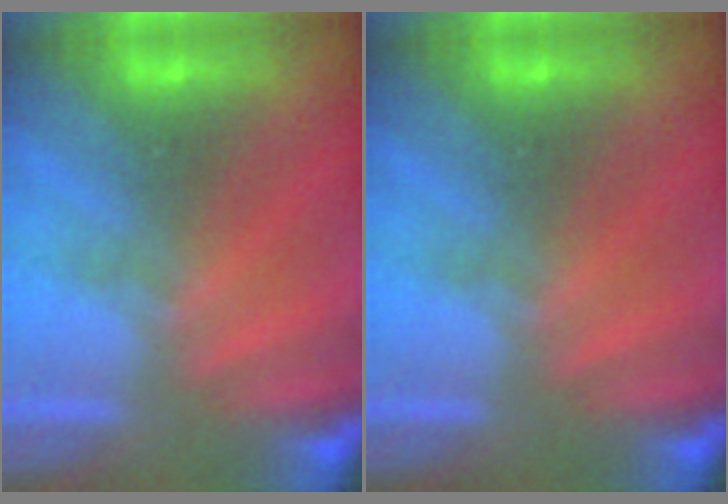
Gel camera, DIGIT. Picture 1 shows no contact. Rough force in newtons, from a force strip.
{"total": 0.0}